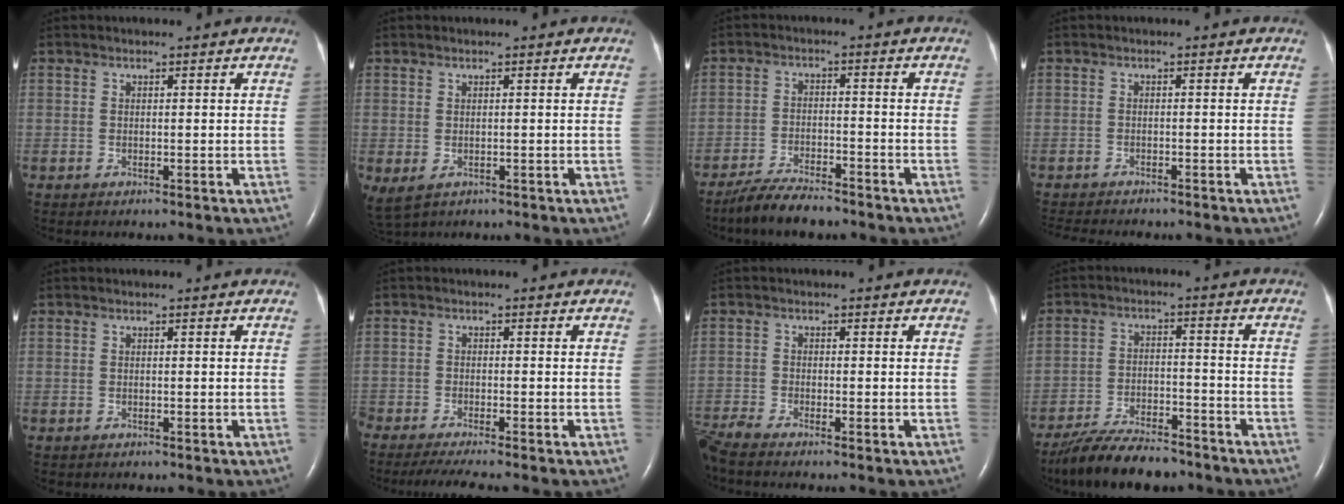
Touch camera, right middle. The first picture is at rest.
{"total": 3.4, "force": [-1.2, 2.2, 2.3], "torque": [-0.045, -0.008, -0.007]}
{"total": 6.6, "force": [-5.8, 1.3, 2.9], "torque": [-0.061, -0.016, -0.104]}
{"total": 6.6, "force": [-6.0, 1.2, 2.6], "torque": [-0.036, -0.007, -0.087]}
{"total": 0.0}
{"total": 6.4, "force": [-5.5, -0.1, 3.4], "torque": [-0.051, -0.018, -0.093]}
{"total": 3.4, "force": [-3.2, -0.6, 1.0], "torque": [-0.029, -0.014, -0.068]}
{"total": 11.8, "force": [-10.2, 3.0, 5.2], "torque": [-0.093, -0.009, -0.168]}